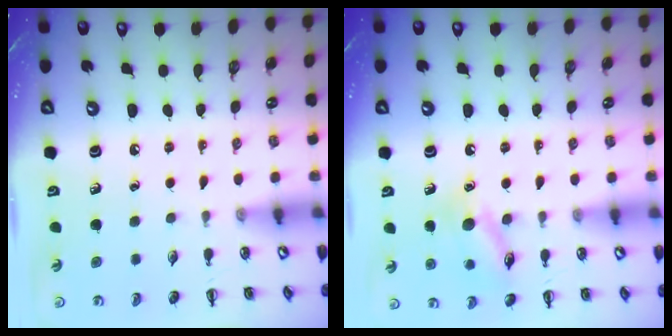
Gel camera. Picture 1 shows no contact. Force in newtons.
{"total": 12.0, "press": 12.0, "slide": 0.7}